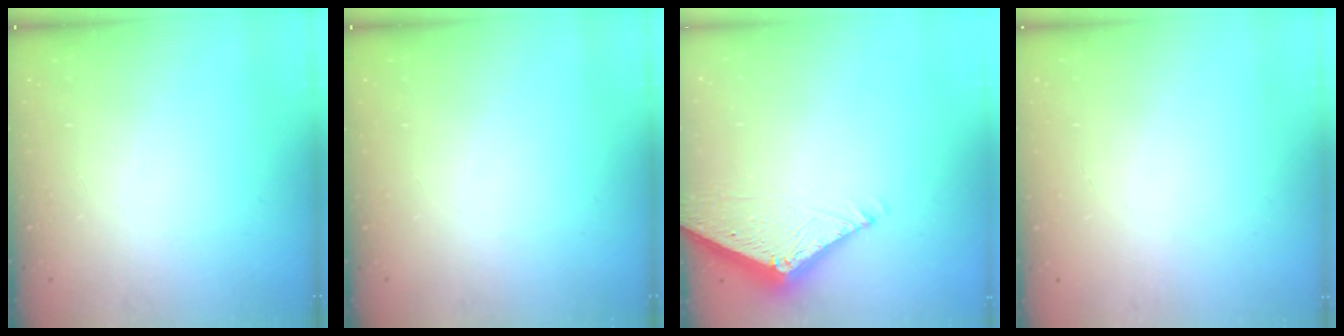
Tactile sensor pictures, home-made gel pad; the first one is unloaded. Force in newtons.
{"total": 0.0}
{"total": 6.6, "press": 6.6, "slide": 0.1}
{"total": 0.0}